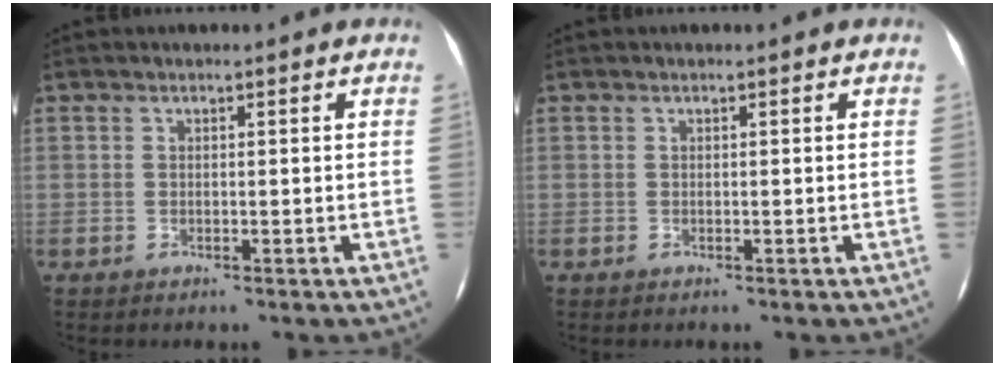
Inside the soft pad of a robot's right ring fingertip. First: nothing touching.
{"total": 0.0}